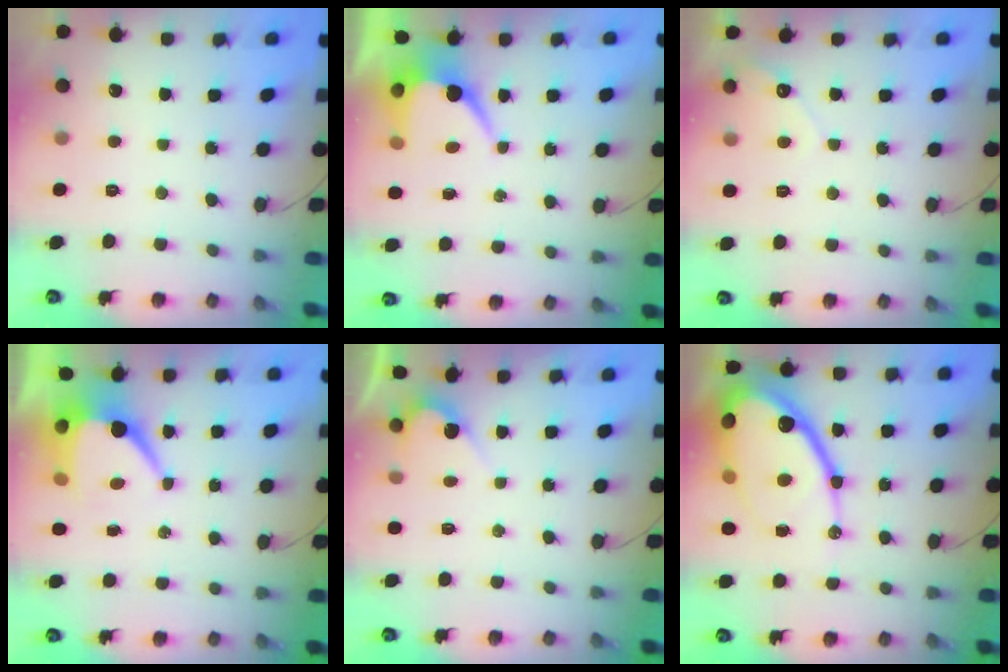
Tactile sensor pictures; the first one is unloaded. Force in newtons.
{"total": 7.1, "press": 7.1, "slide": 0.4}
{"total": 3.5, "press": 3.5, "slide": 0.2}
{"total": 8.7, "press": 8.7, "slide": 0.8}
{"total": 2.8, "press": 2.8, "slide": 0.2}
{"total": 25.5, "press": 25.4, "slide": 2.3}